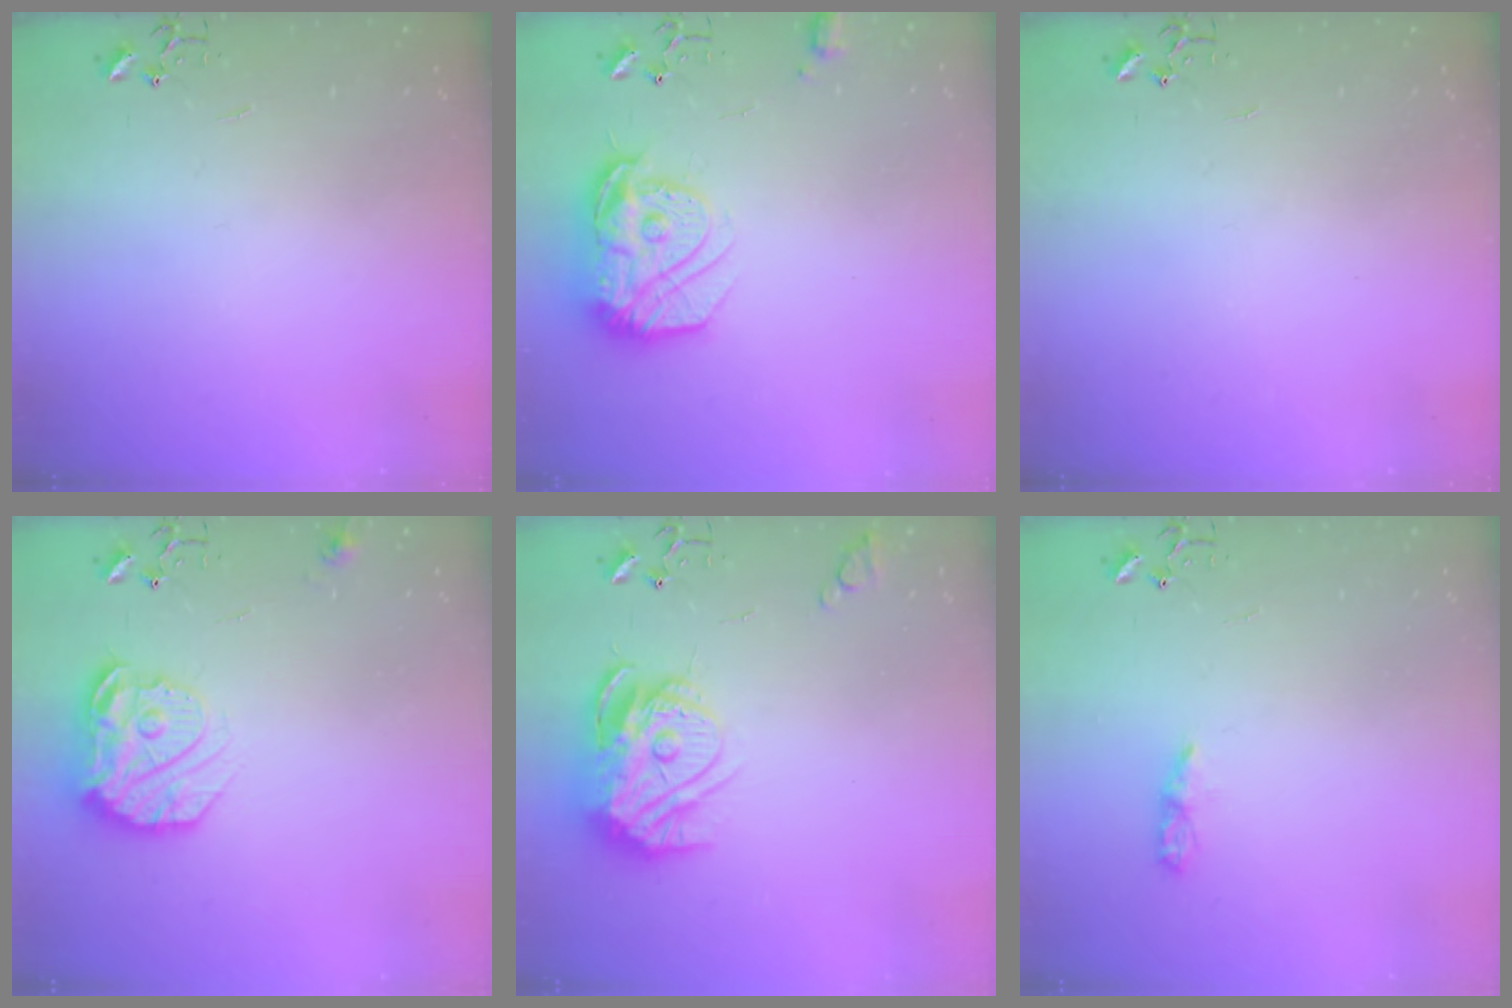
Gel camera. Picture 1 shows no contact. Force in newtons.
{"total": 17.7, "press": 17.6, "slide": 1.4}
{"total": 0.0}
{"total": 17.2, "press": 17.1, "slide": 1.7}
{"total": 16.3, "press": 16.2, "slide": 1.6}
{"total": 5.1, "press": 5.1, "slide": 0.6}